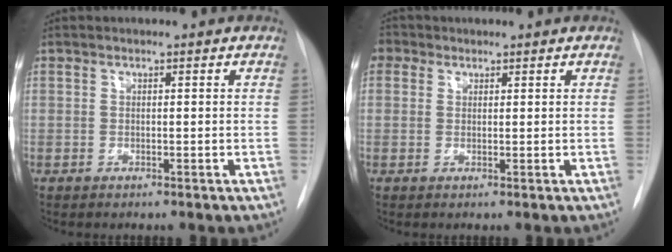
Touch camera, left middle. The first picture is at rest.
{"total": 2.2, "force": [1.0, 1.9, 0.4], "torque": [-0.001, 0.008, 0.014]}